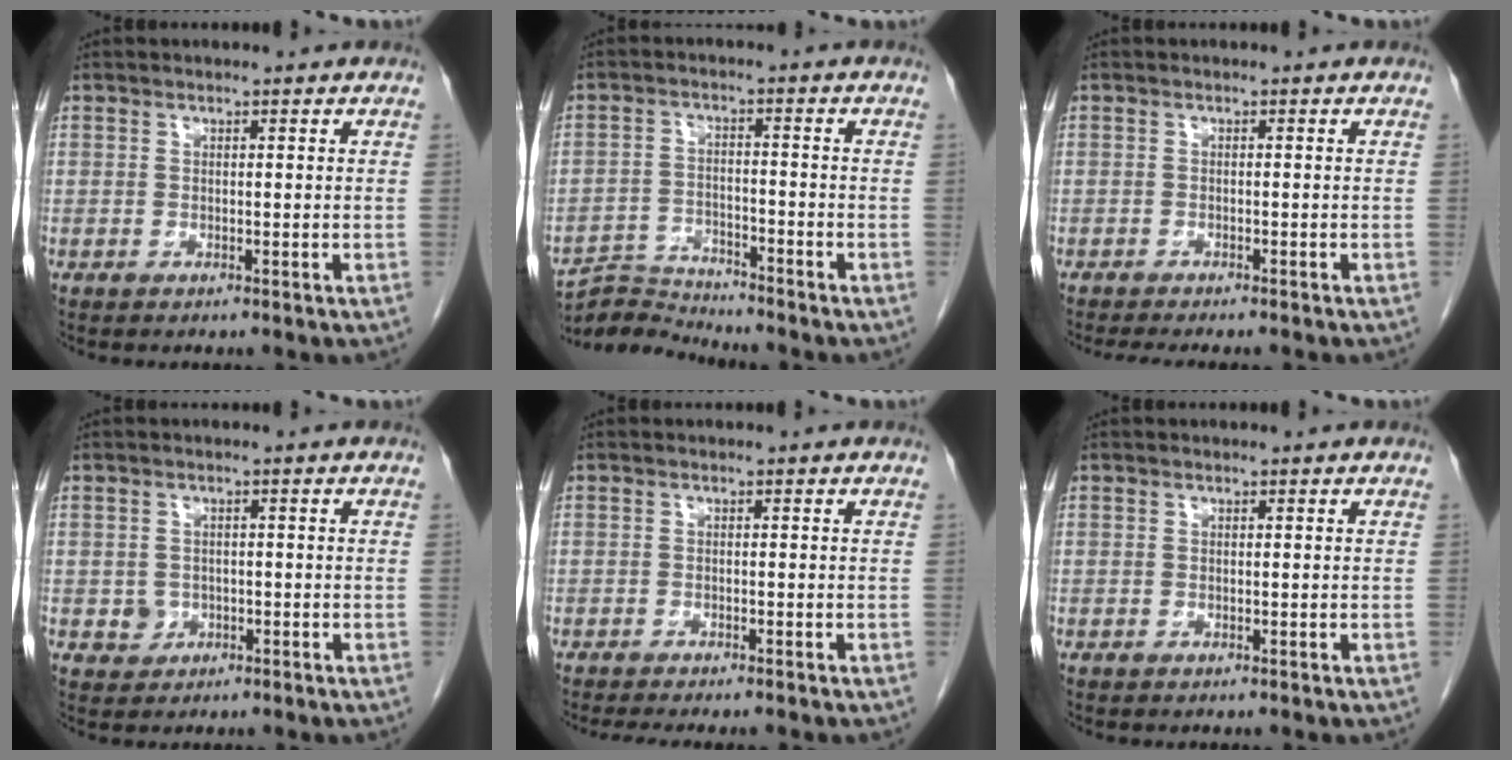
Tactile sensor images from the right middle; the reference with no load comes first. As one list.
[{"total": 5.8, "force": [-5.6, -0.7, -1.3], "torque": [0.016, -0.003, -0.102]}, {"total": 6.5, "force": [-5.7, 1.0, 3.1], "torque": [-0.035, -0.009, -0.081]}, {"total": 2.2, "force": [-0.5, 2.0, 0.5], "torque": [-0.002, 0.007, 0.000]}, {"total": 5.8, "force": [-4.9, 0.8, 2.9], "torque": [-0.031, -0.009, -0.070]}, {"total": 0.0}]